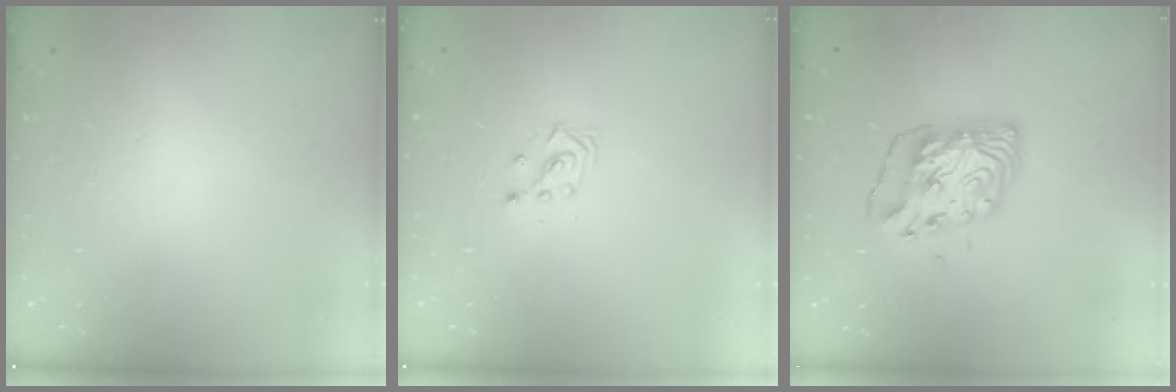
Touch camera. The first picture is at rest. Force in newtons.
{"total": 2.9, "press": 2.9, "slide": 0.3}
{"total": 10.5, "press": 10.4, "slide": 1.7}